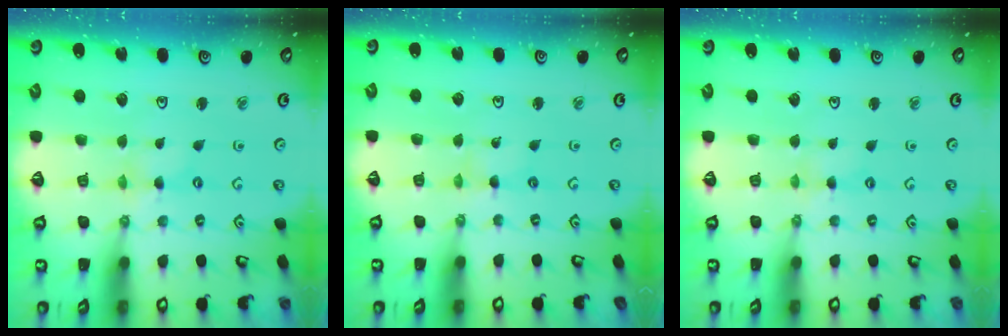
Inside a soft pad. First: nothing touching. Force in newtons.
{"total": 1.1, "press": 1.1, "slide": 0.1}
{"total": 1.8, "press": 1.8, "slide": 0.3}